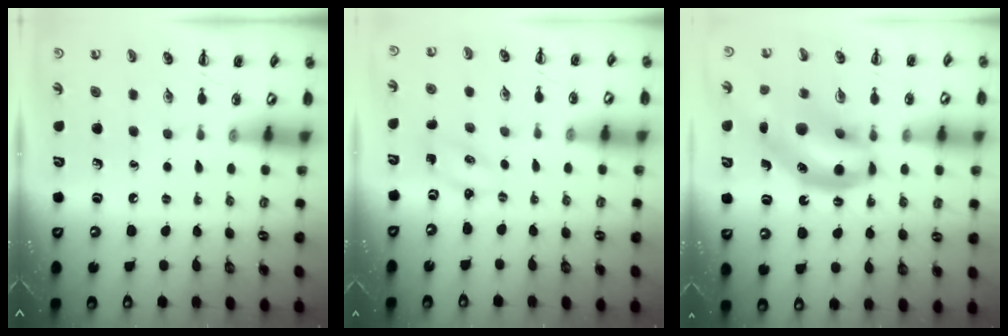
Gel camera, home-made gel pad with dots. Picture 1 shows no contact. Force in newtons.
{"total": 1.4, "press": 1.3, "slide": 0.3}
{"total": 15.5, "press": 15.1, "slide": 3.8}